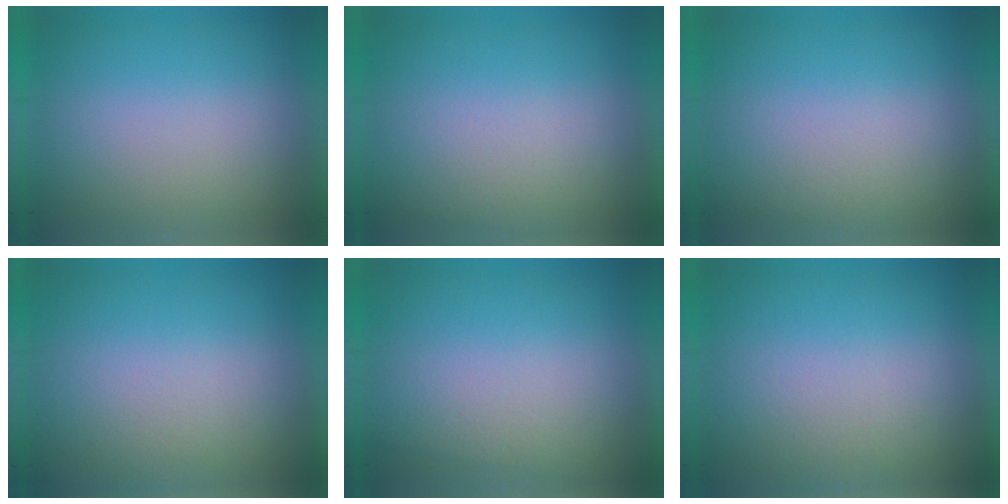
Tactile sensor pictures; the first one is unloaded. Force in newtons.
{"total": 2.2}
{"total": 2.3}
{"total": 2.7}
{"total": 3.0}
{"total": 4.1}